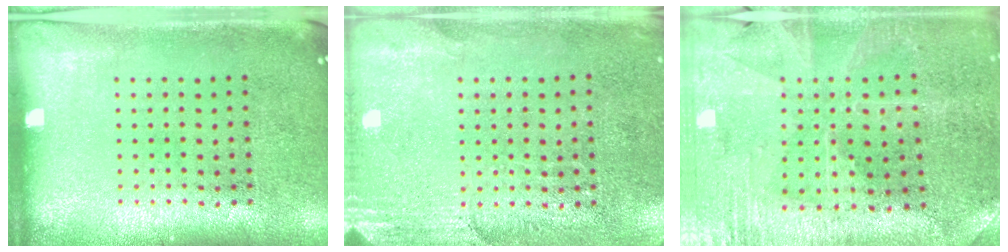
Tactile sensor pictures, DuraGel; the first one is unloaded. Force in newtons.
{"total": 2.6, "press": 2.3, "slide": 1.2}
{"total": 1.0, "press": 1.0, "slide": 0.3}